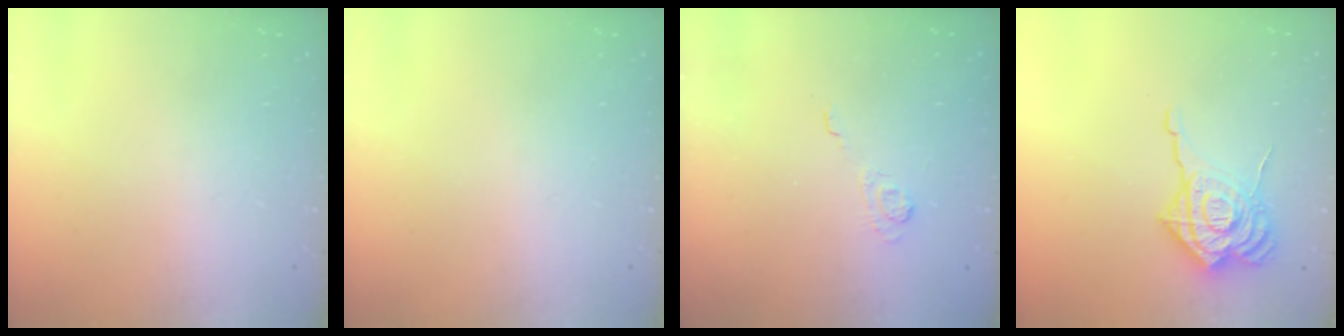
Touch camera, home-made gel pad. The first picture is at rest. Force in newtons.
{"total": 0.0}
{"total": 2.4, "press": 1.9, "slide": 1.4}
{"total": 15.9, "press": 15.9, "slide": 1.4}